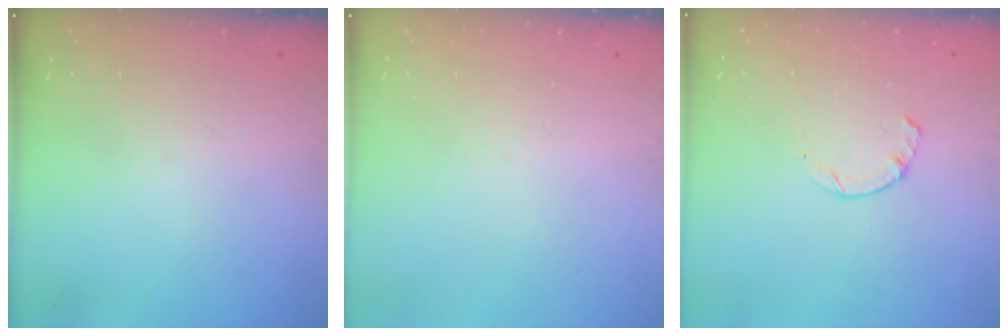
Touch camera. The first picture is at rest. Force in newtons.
{"total": 0.0}
{"total": 1.7, "press": 1.6, "slide": 0.4}